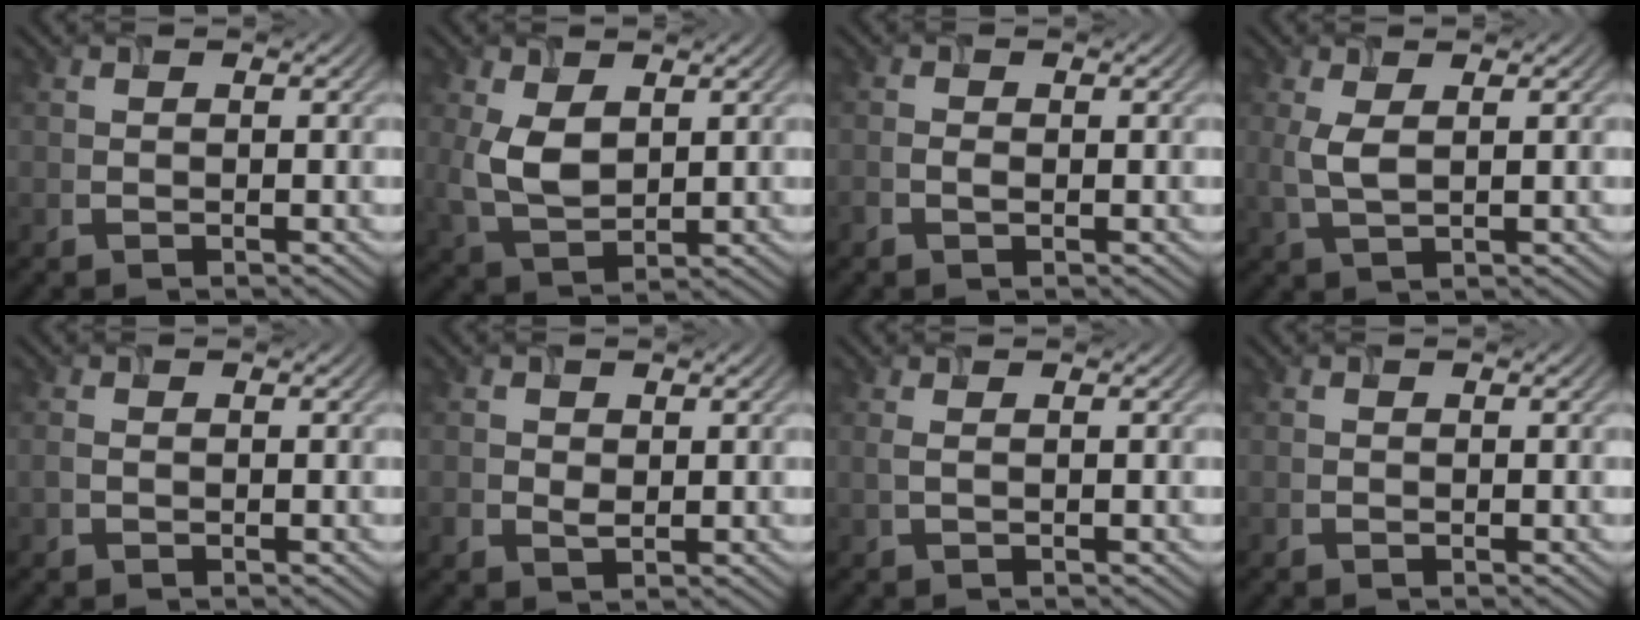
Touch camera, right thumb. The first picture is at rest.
{"total": 6.0, "force": [1.2, 3.6, 4.6], "torque": [-0.116, -0.004, 0.030]}
{"total": 1.0, "force": [-0.4, 0.5, 0.7], "torque": [-0.016, 0.000, -0.009]}
{"total": 3.1, "force": [0.6, 1.2, 2.8], "torque": [-0.073, 0.000, 0.016]}
{"total": 1.4, "force": [-0.1, 1.0, 1.0], "torque": [-0.025, -0.001, 0.000]}
{"total": 1.7, "force": [0.2, 1.5, 0.8], "torque": [-0.017, -0.007, 0.006]}
{"total": 0.8, "force": [0.2, 0.1, 0.8], "torque": [-0.022, 0.002, 0.003]}
{"total": 0.0}